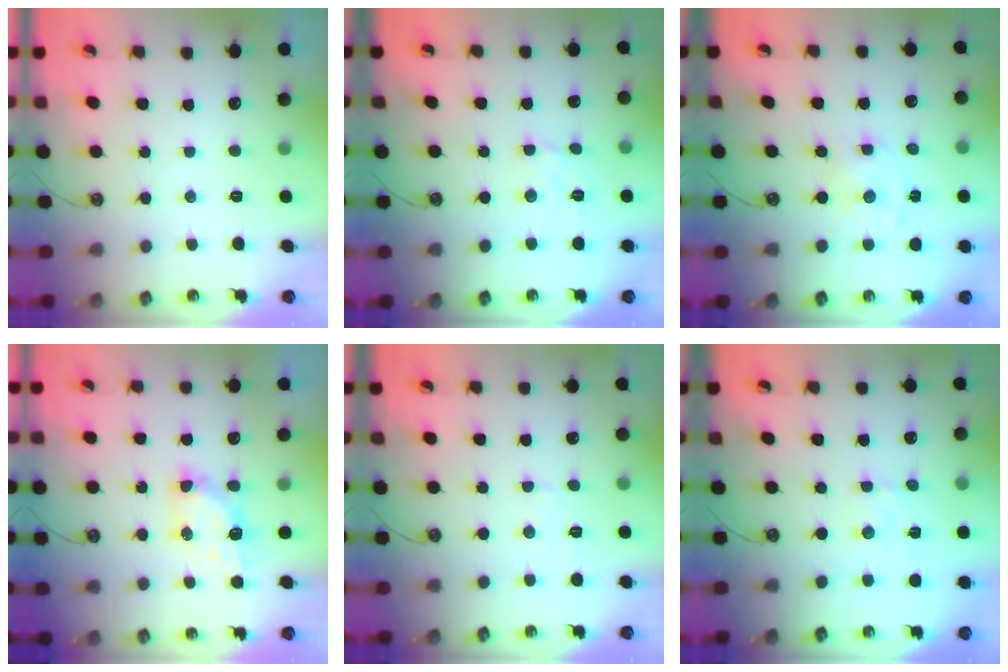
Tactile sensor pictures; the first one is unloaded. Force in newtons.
{"total": 3.4, "press": 3.4, "slide": 0.4}
{"total": 2.8, "press": 2.7, "slide": 0.7}
{"total": 5.5, "press": 5.5, "slide": 0.1}
{"total": 4.8, "press": 4.8, "slide": 0.6}
{"total": 2.5, "press": 2.5, "slide": 0.4}